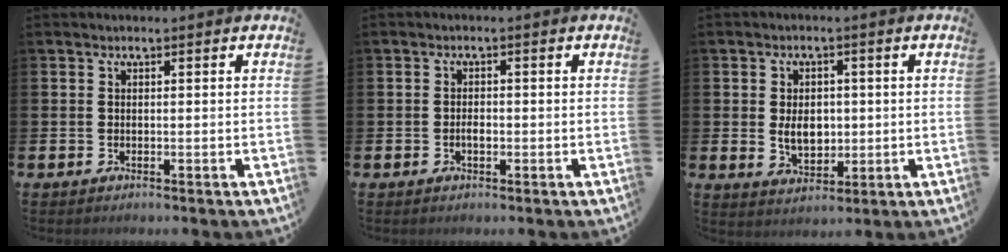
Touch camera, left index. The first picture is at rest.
{"total": 1.4, "force": [-0.3, 0.7, 1.2], "torque": [-0.014, -0.001, -0.009]}
{"total": 4.4, "force": [0.0, 3.2, 3.0], "torque": [-0.048, 0.006, -0.006]}